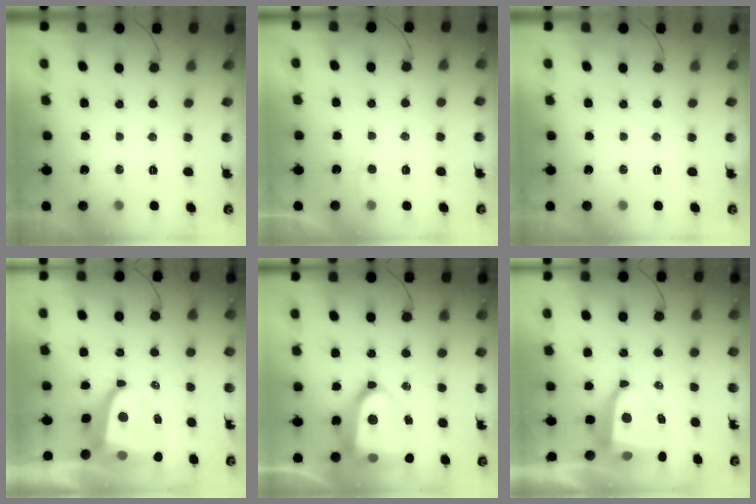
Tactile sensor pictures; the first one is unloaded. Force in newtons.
{"total": 2.0, "press": 2.0, "slide": 0.2}
{"total": 0.0}
{"total": 9.1, "press": 9.0, "slide": 1.3}
{"total": 19.1, "press": 19.0, "slide": 2.2}
{"total": 8.2, "press": 8.2, "slide": 0.9}